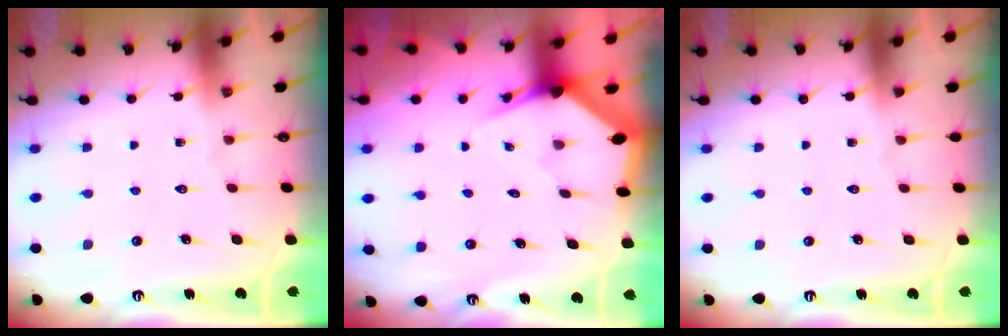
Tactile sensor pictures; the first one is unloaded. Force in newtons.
{"total": 3.3, "press": 3.3, "slide": 0.2}
{"total": 0.0}